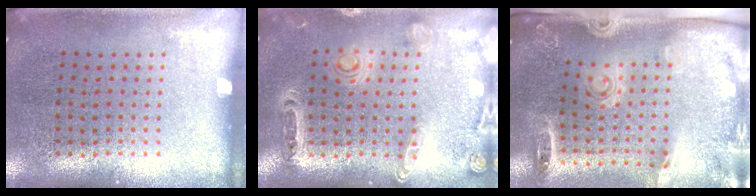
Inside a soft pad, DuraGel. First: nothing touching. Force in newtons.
{"total": 1.0, "press": 1.0, "slide": 0.3}
{"total": 2.8, "press": 1.9, "slide": 2.0}